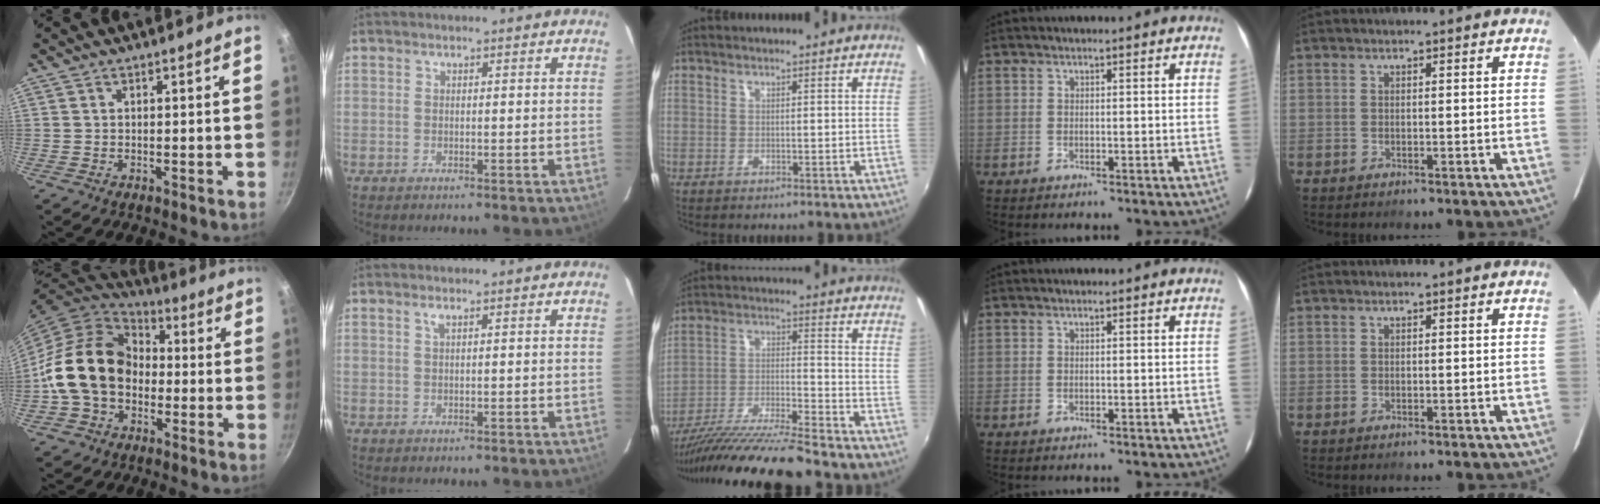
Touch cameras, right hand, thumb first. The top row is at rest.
{"thumb": {"total": 17.5, "force": [-1.7, 13.5, 10.9], "torque": [-0.166, 0.044, -0.041]}, "index": {"total": 0.7, "force": [0.4, -0.1, 0.6], "torque": [-0.011, 0.003, 0.006]}, "middle": {"total": 16.8, "force": [-14.6, -0.1, 8.4], "torque": [-0.165, -0.039, -0.254]}}